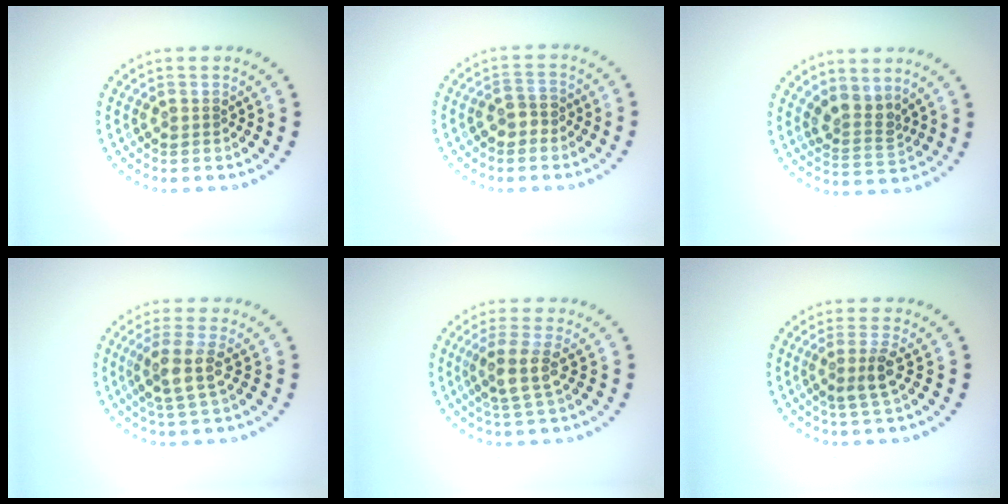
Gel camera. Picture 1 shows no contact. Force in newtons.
{"total": 1.7, "press": 1.6, "slide": 0.5}
{"total": 2.6, "press": 2.0, "slide": 1.7}
{"total": 2.9, "press": 2.3, "slide": 1.7}
{"total": 2.9, "press": 2.3, "slide": 1.7}
{"total": 2.4, "press": 1.8, "slide": 1.5}